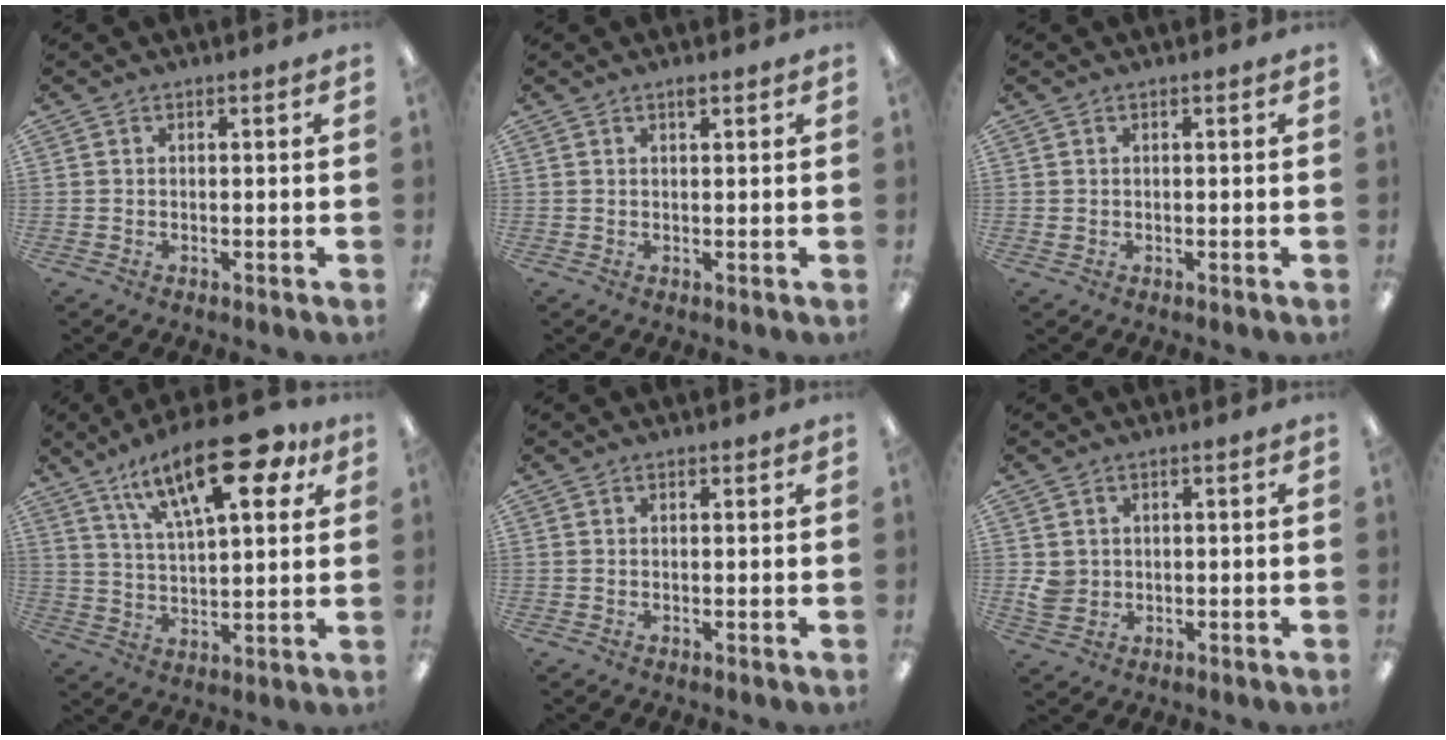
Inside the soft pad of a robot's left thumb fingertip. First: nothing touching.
{"total": 1.7, "force": [1.1, 0.7, 1.1], "torque": [-0.008, -0.005, 0.017]}
{"total": 0.8, "force": [0.1, 0.7, 0.2], "torque": [-0.003, 0.005, 0.001]}
{"total": 21.1, "force": [12.1, 8.4, 15.1], "torque": [-0.236, -0.051, 0.195]}
{"total": 0.6, "force": [0.4, 0.4, 0.2], "torque": [-0.004, 0.002, 0.007]}
{"total": 3.8, "force": [0.6, 3.6, 1.2], "torque": [-0.017, 0.002, 0.013]}